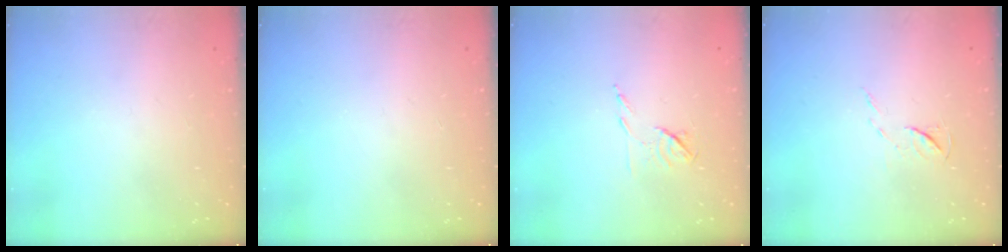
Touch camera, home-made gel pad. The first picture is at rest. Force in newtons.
{"total": 0.0}
{"total": 6.4, "press": 6.3, "slide": 0.9}
{"total": 5.2, "press": 5.1, "slide": 0.8}